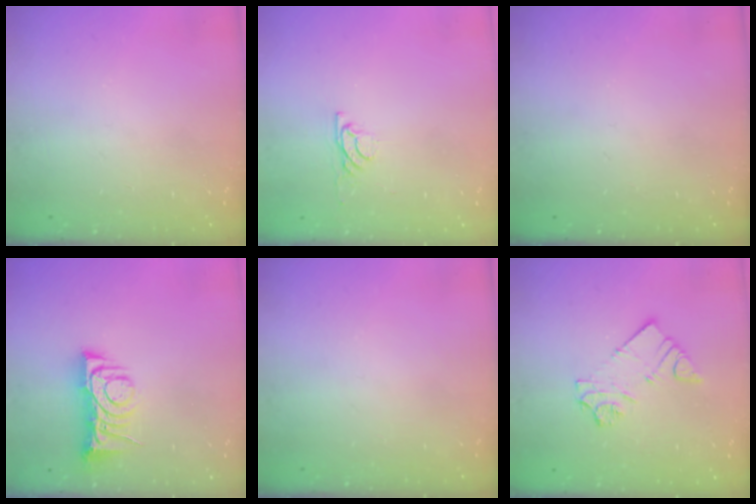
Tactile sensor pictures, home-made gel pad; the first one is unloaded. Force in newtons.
{"total": 2.9, "press": 2.9, "slide": 0.4}
{"total": 0.0}
{"total": 6.7, "press": 6.7, "slide": 1.0}
{"total": 0.0}
{"total": 6.3, "press": 6.3, "slide": 0.2}